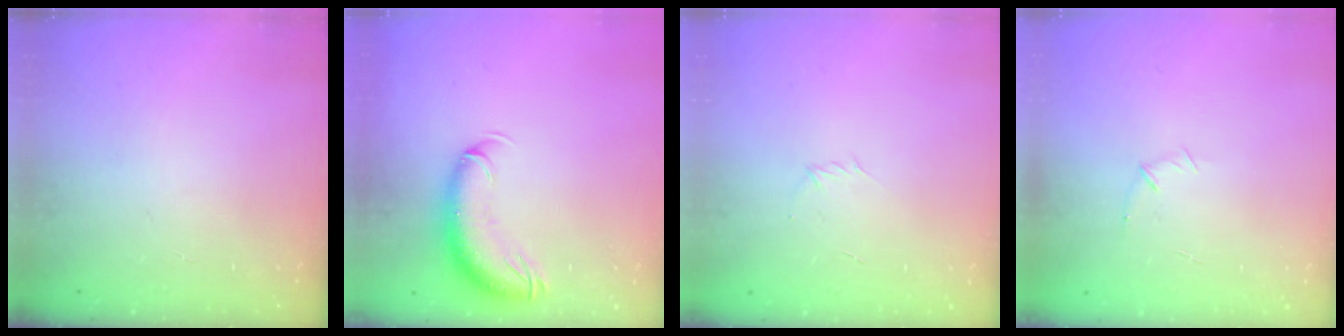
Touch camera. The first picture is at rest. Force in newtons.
{"total": 12.1, "press": 11.8, "slide": 2.7}
{"total": 2.9, "press": 2.8, "slide": 0.8}
{"total": 5.2, "press": 5.0, "slide": 1.1}